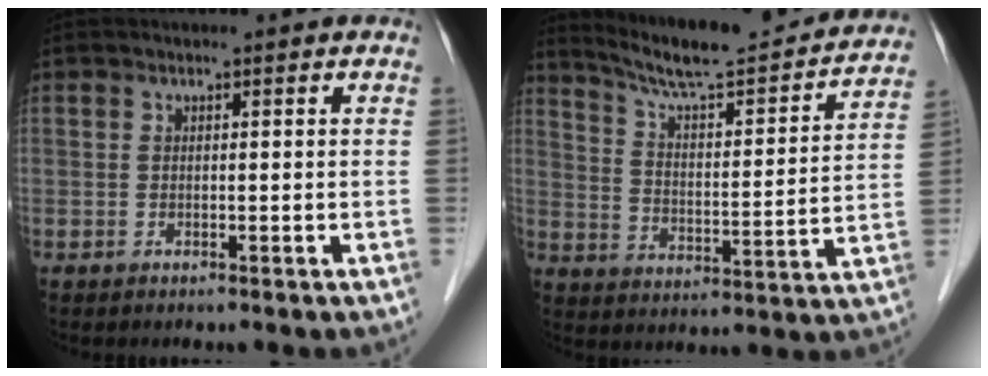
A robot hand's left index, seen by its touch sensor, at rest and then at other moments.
{"total": 20.4, "force": [18.7, 1.7, 7.9], "torque": [-0.125, -0.018, 0.263]}